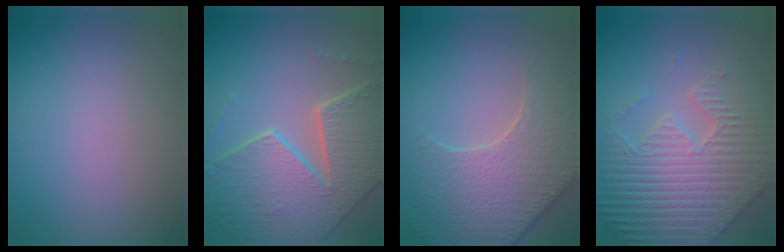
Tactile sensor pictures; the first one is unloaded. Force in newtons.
{"total": 8.9, "press": 6.3, "slide": 6.3}
{"total": 6.0, "press": 5.4, "slide": 2.7}
{"total": 8.6, "press": 6.5, "slide": 5.6}